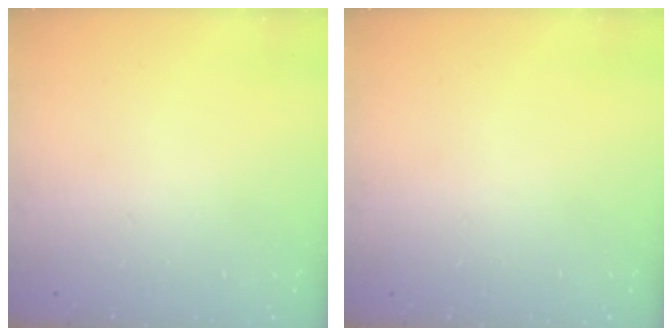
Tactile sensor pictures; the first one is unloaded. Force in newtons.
{"total": 0.0}